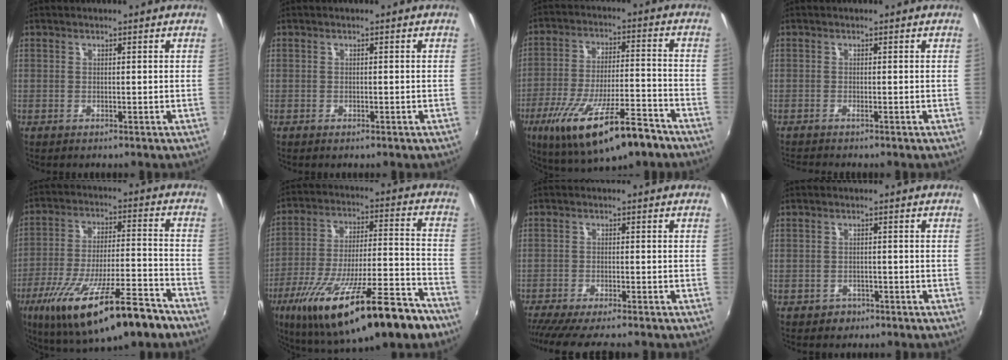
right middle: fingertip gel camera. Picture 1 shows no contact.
{"total": 0.7, "force": [-0.5, 0.3, 0.3], "torque": [-0.005, -0.003, -0.009]}
{"total": 19.7, "force": [-12.0, 5.2, 14.7], "torque": [-0.270, -0.043, -0.189]}
{"total": 1.8, "force": [-1.6, -0.1, 0.8], "torque": [-0.022, -0.008, -0.032]}
{"total": 23.1, "force": [-14.8, 5.5, 16.8], "torque": [-0.304, -0.048, -0.229]}
{"total": 27.7, "force": [-18.0, 6.2, 20.1], "torque": [-0.352, -0.062, -0.275]}
{"total": 7.8, "force": [-6.8, 0.3, 3.7], "torque": [-0.084, -0.032, -0.115]}
{"total": 2.5, "force": [-1.4, 2.0, 0.6], "torque": [-0.016, -0.003, -0.019]}